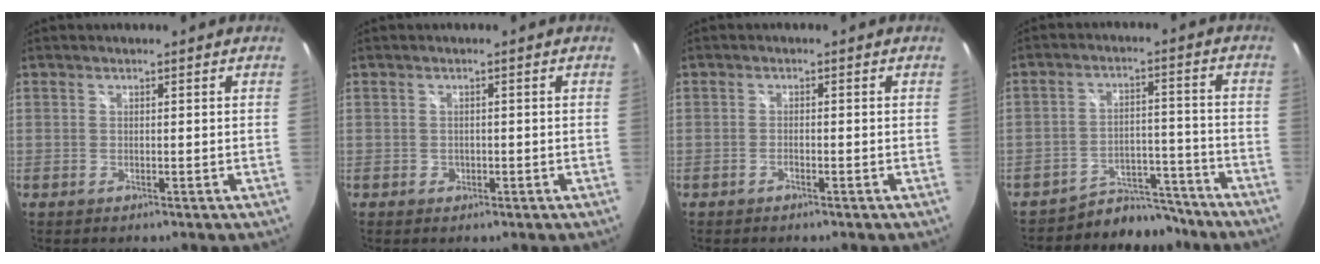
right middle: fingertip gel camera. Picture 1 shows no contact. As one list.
[{"total": 1.3, "force": [-0.5, 1.1, 0.3], "torque": [-0.004, -0.002, -0.006]}, {"total": 1.0, "force": [-0.8, 0.2, 0.5], "torque": [-0.012, 0.000, -0.015]}, {"total": 8.5, "force": [-7.8, 3.3, 0.1], "torque": [-0.002, 0.032, -0.113]}]